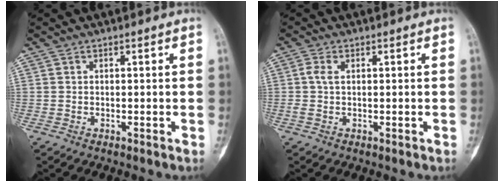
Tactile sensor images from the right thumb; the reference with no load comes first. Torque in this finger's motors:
{"motor_torque": [0.37, 0.15, 0.24, -0.09, 0.12]}